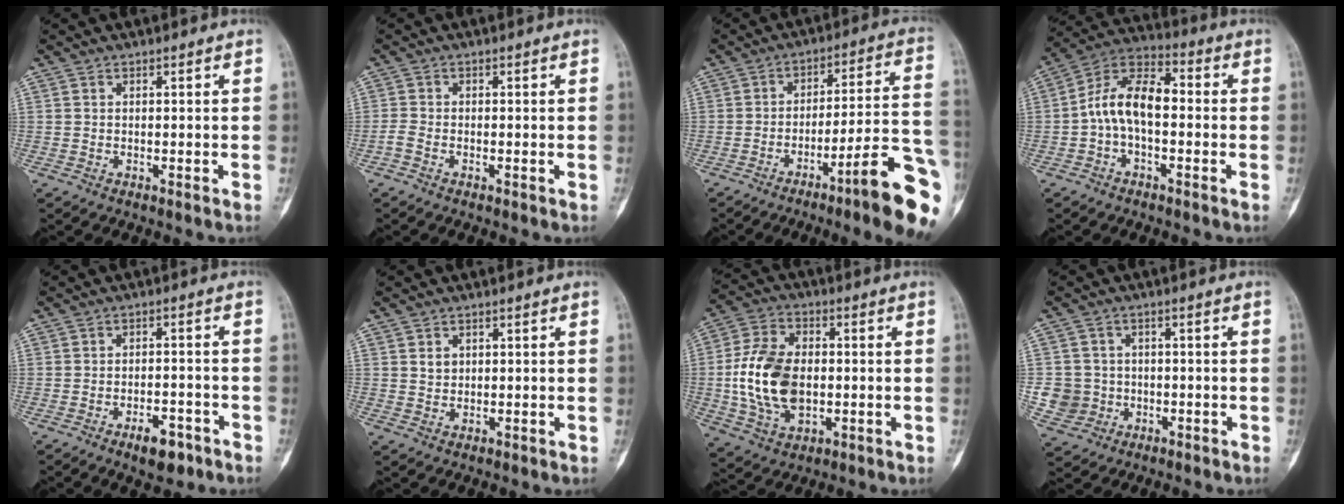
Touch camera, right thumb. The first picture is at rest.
{"total": 1.7, "force": [-1.0, 0.9, 1.1], "torque": [-0.027, 0.003, -0.026]}
{"total": 17.3, "force": [-8.7, 1.8, 14.9], "torque": [-0.167, 0.060, -0.126]}
{"total": 11.1, "force": [-1.2, 6.1, 9.2], "torque": [-0.158, 0.041, -0.034]}
{"total": 6.0, "force": [-3.7, 2.7, 3.8], "torque": [-0.047, 0.021, -0.052]}
{"total": 2.0, "force": [0.7, 1.7, 0.8], "torque": [-0.006, -0.002, 0.014]}
{"total": 16.2, "force": [-1.2, 10.6, 12.1], "torque": [-0.228, 0.014, -0.016]}
{"total": 6.4, "force": [-1.2, 6.2, 1.0], "torque": [-0.002, 0.013, -0.020]}